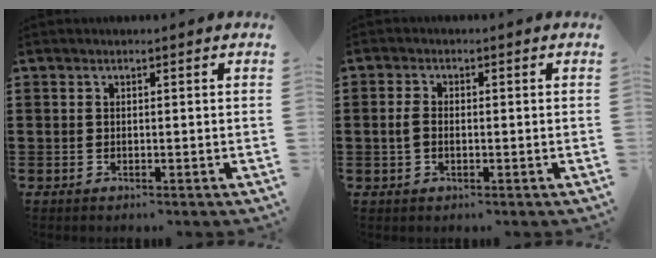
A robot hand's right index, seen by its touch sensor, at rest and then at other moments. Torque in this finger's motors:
{"motor_torque": [0.59, 0.13, 0.21, 0.02]}